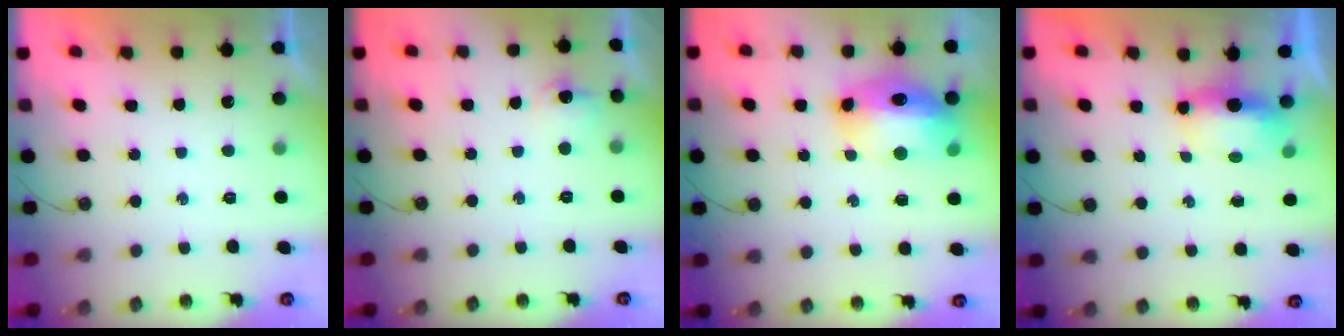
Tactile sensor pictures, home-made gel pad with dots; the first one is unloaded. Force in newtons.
{"total": 7.2, "press": 7.1, "slide": 1.0}
{"total": 15.6, "press": 15.1, "slide": 4.2}
{"total": 6.1, "press": 6.0, "slide": 1.2}